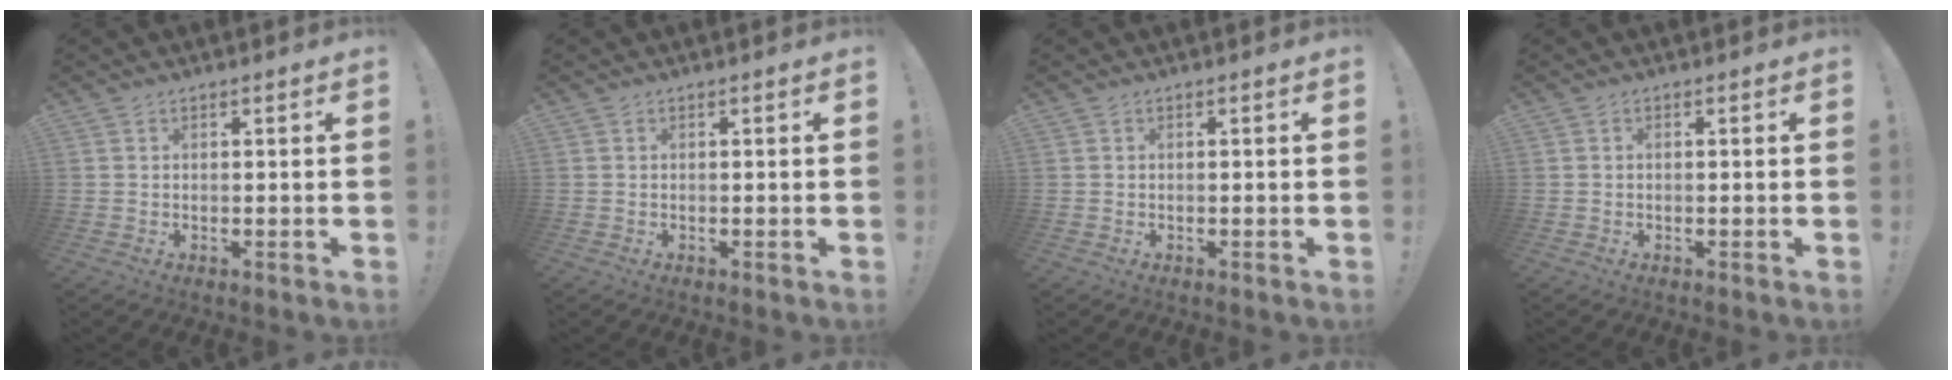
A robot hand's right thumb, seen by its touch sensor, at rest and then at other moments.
{"total": 0.0}
{"total": 0.0}
{"total": 0.0}